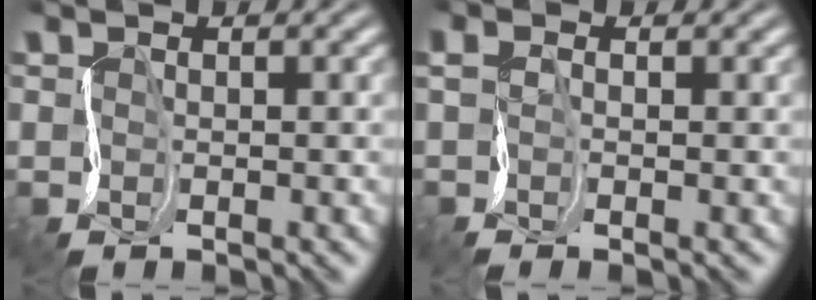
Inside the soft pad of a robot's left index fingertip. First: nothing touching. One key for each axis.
{"total": 1.2, "fx": 0.3, "fy": 0.3, "fz": 1.1, "tx": -0.028, "ty": 0.010, "tz": 0.007}